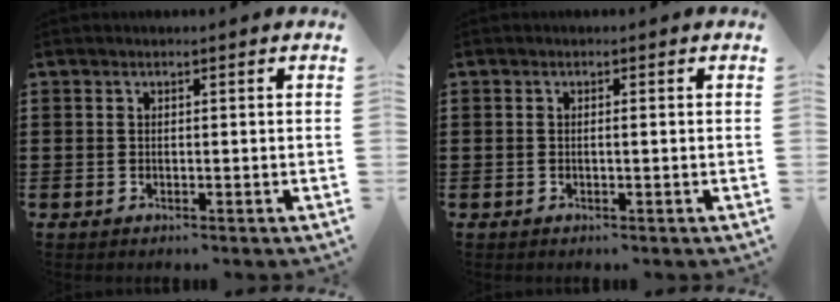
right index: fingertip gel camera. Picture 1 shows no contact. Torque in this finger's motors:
{"motor_torque": [-0.08, 0.05, 0.06, -0.01]}